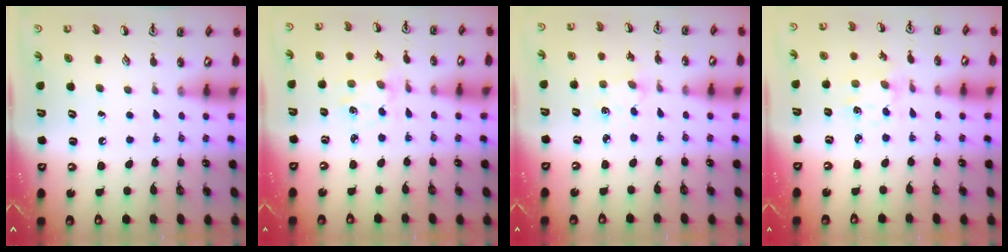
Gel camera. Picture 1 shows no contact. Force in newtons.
{"total": 1.1, "press": 1.0, "slide": 0.2}
{"total": 3.6, "press": 3.6, "slide": 0.5}
{"total": 1.4, "press": 1.4, "slide": 0.3}